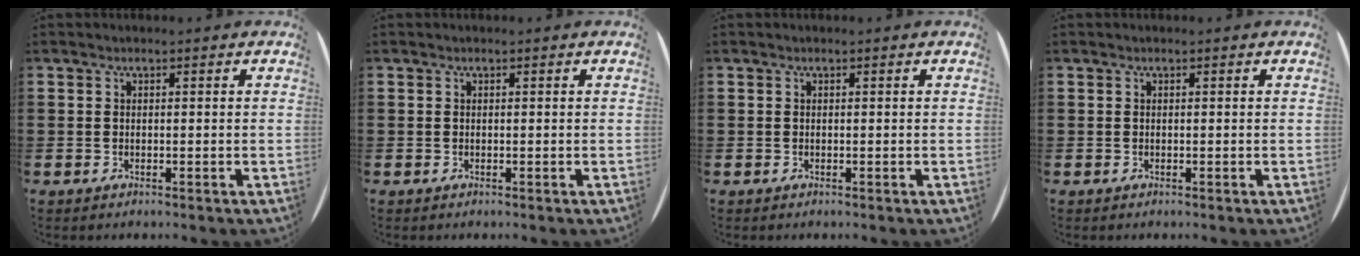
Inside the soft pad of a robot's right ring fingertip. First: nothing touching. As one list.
[{"total": 0.0}, {"total": 0.0}, {"total": 0.0}]